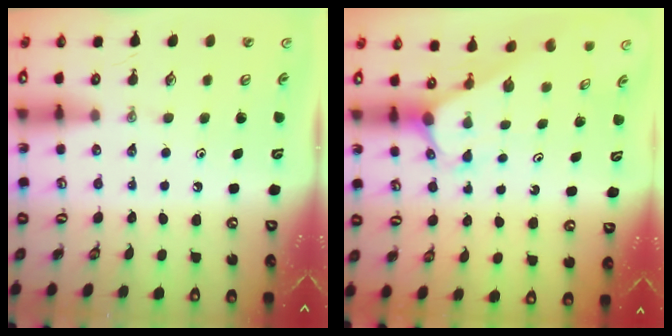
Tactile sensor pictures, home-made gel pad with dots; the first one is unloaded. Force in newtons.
{"total": 2.6, "press": 2.6, "slide": 0.1}